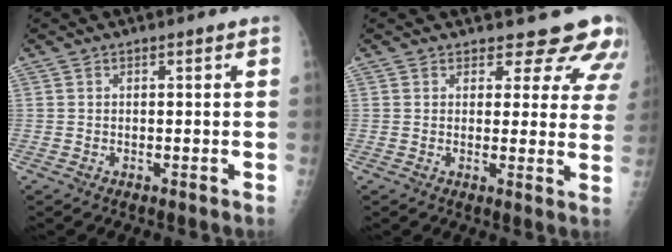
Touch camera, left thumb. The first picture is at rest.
{"total": 10.1, "force": [9.0, 4.2, 1.8], "torque": [0.029, -0.053, 0.079]}